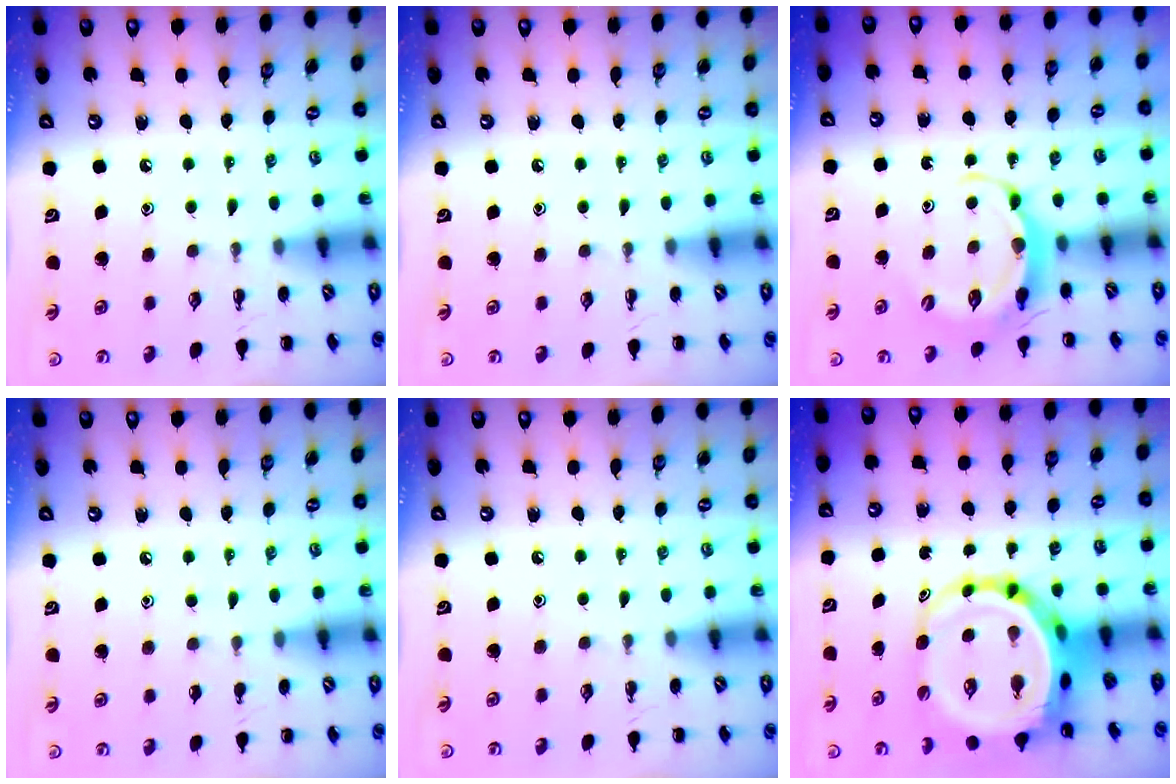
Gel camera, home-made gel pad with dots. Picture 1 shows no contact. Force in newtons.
{"total": 0.0}
{"total": 5.5, "press": 5.5, "slide": 0.7}
{"total": 2.9, "press": 2.6, "slide": 1.2}
{"total": 0.0}
{"total": 10.4, "press": 9.9, "slide": 3.2}